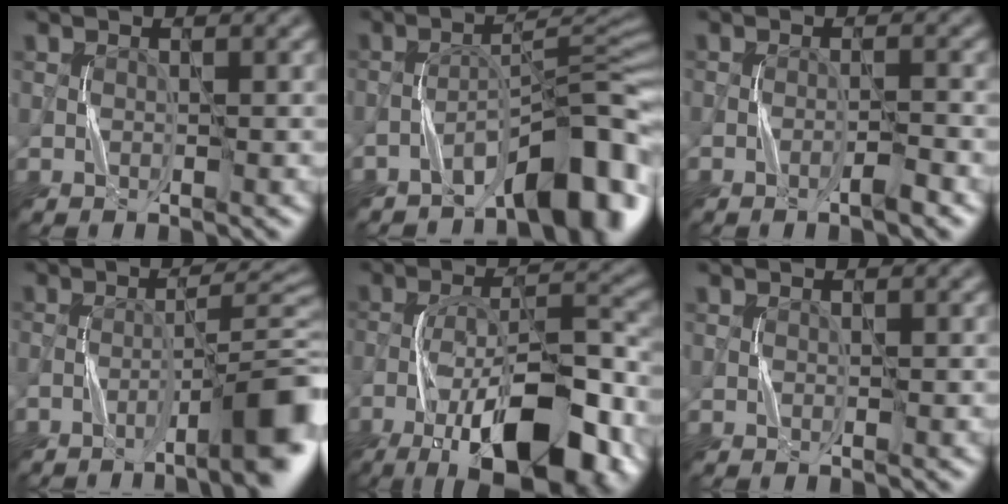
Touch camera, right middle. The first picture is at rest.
{"total": 8.9, "force": [-6.1, 2.6, 5.9], "torque": [-0.073, 0.015, -0.103]}
{"total": 1.8, "force": [-1.2, 0.2, 1.4], "torque": [-0.017, 0.006, -0.025]}
{"total": 8.7, "force": [-4.6, 1.6, 7.2], "torque": [-0.099, 0.011, -0.073]}
{"total": 14.3, "force": [-8.6, 4.7, 10.4], "torque": [-0.188, 0.001, -0.136]}
{"total": 0.0}